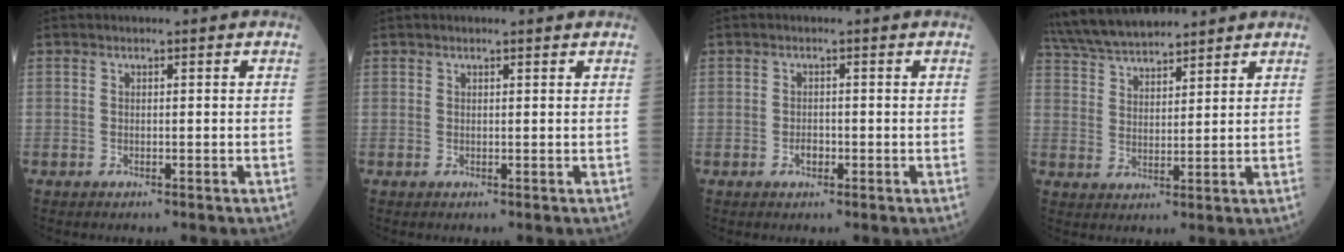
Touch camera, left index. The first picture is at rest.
{"total": 1.1, "force": [1.0, 0.0, 0.3], "torque": [-0.007, 0.008, 0.016]}
{"total": 1.2, "force": [-0.6, 0.7, 0.7], "torque": [-0.012, 0.001, -0.008]}
{"total": 11.0, "force": [10.1, 1.9, 3.8], "torque": [-0.077, 0.030, 0.188]}